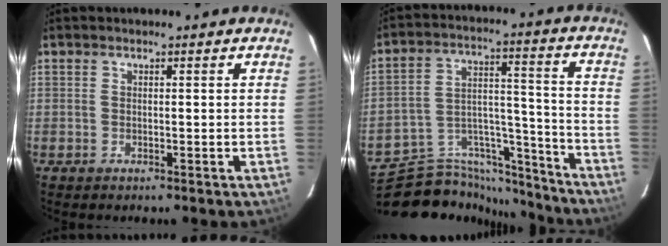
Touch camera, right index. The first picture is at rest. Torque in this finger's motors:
{"motor_torque": [0.68, -0.93, 0.01, -0.02]}